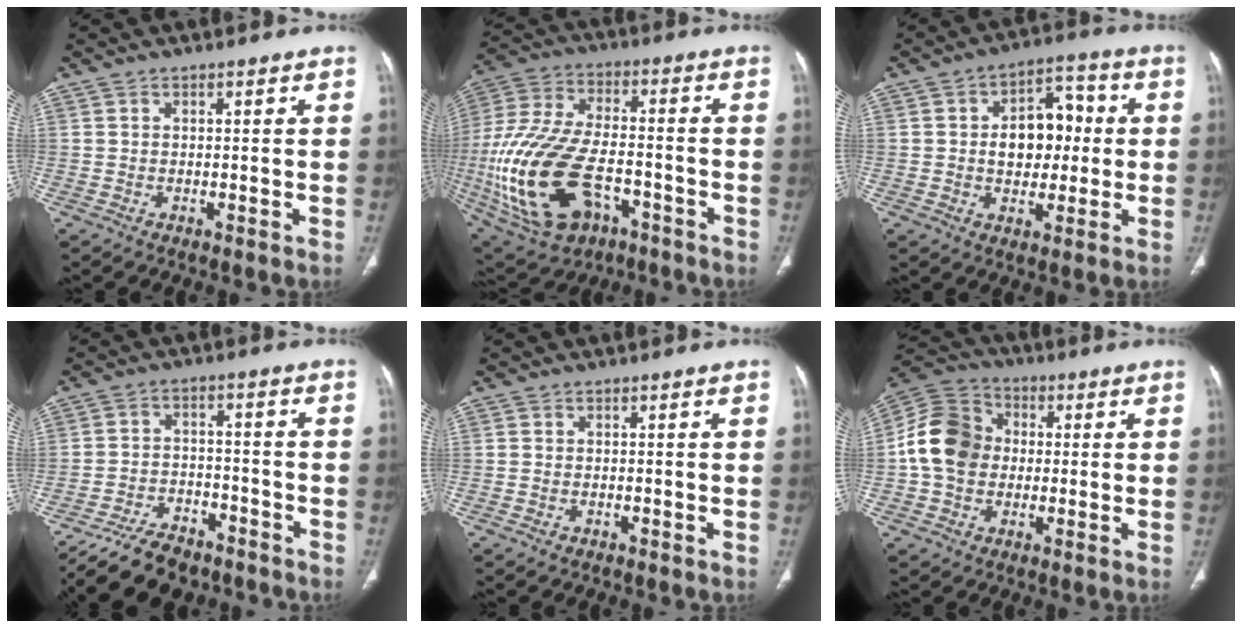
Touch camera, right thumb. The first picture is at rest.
{"total": 25.0, "force": [-7.8, 14.2, 19.0], "torque": [-0.428, 0.012, -0.121]}
{"total": 11.5, "force": [0.4, 8.0, 8.2], "torque": [-0.080, 0.028, 0.006]}
{"total": 12.7, "force": [-10.5, 5.4, 4.5], "torque": [-0.071, 0.053, -0.168]}
{"total": 0.8, "force": [-0.4, 0.5, 0.3], "torque": [-0.011, 0.005, -0.005]}
{"total": 13.1, "force": [0.0, 10.7, 7.6], "torque": [-0.129, 0.031, -0.009]}